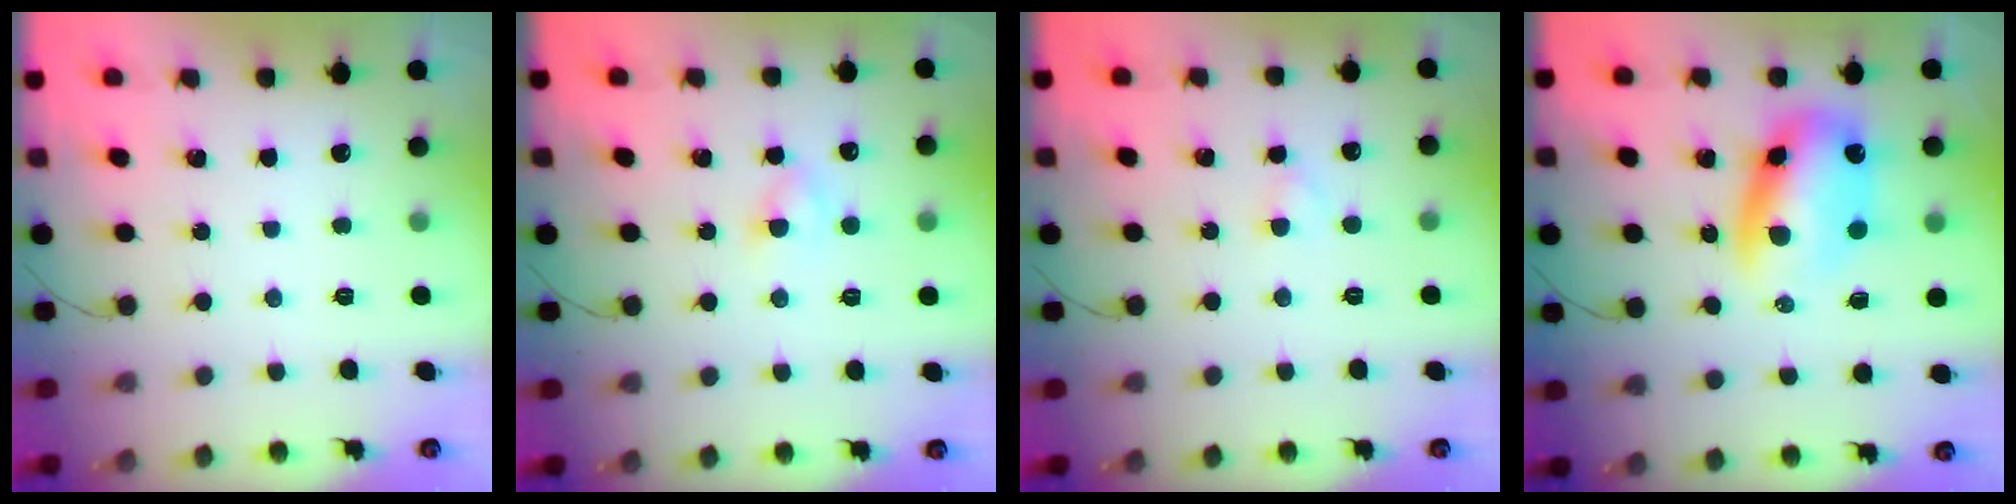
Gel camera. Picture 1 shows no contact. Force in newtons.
{"total": 2.1, "press": 1.9, "slide": 0.8}
{"total": 1.9, "press": 1.7, "slide": 0.9}
{"total": 10.1, "press": 9.8, "slide": 2.3}